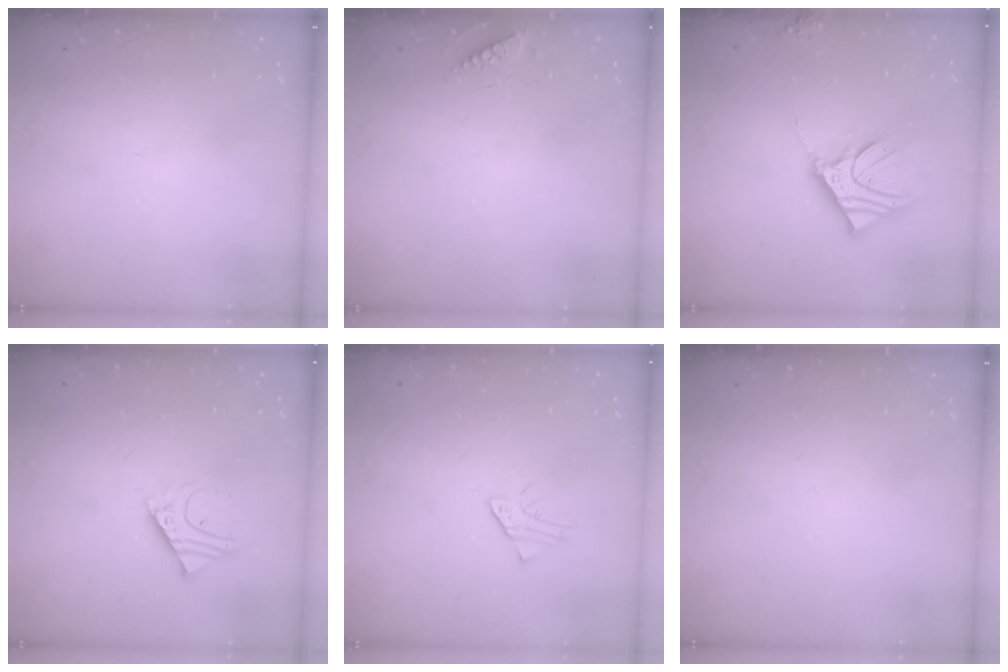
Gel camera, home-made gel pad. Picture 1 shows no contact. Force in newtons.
{"total": 5.2, "press": 5.2, "slide": 0.5}
{"total": 14.1, "press": 13.9, "slide": 2.6}
{"total": 6.5, "press": 6.5, "slide": 0.8}
{"total": 2.1, "press": 2.1, "slide": 0.2}
{"total": 0.0}